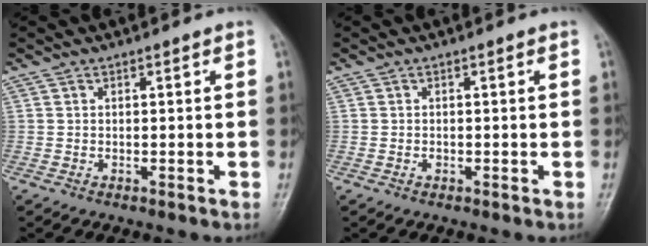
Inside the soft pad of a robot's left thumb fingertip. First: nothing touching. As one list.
[{"total": 0.8, "force": [-0.4, 0.6, 0.4], "torque": [-0.007, 0.007, -0.006]}]